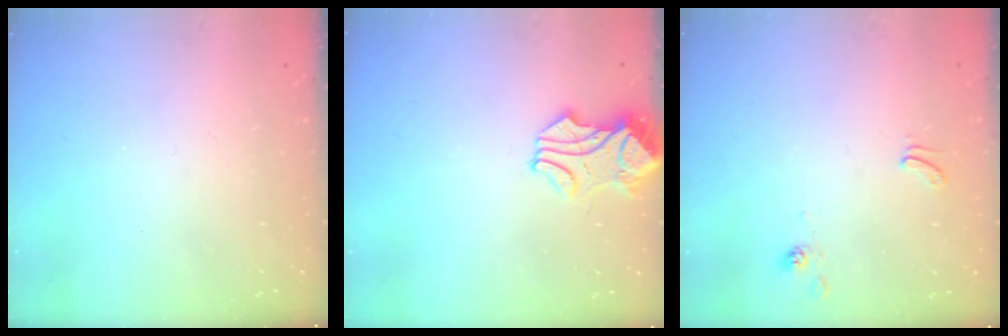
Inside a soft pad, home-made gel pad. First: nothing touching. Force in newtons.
{"total": 1.6, "press": 1.4, "slide": 0.8}
{"total": 1.7, "press": 1.6, "slide": 0.6}